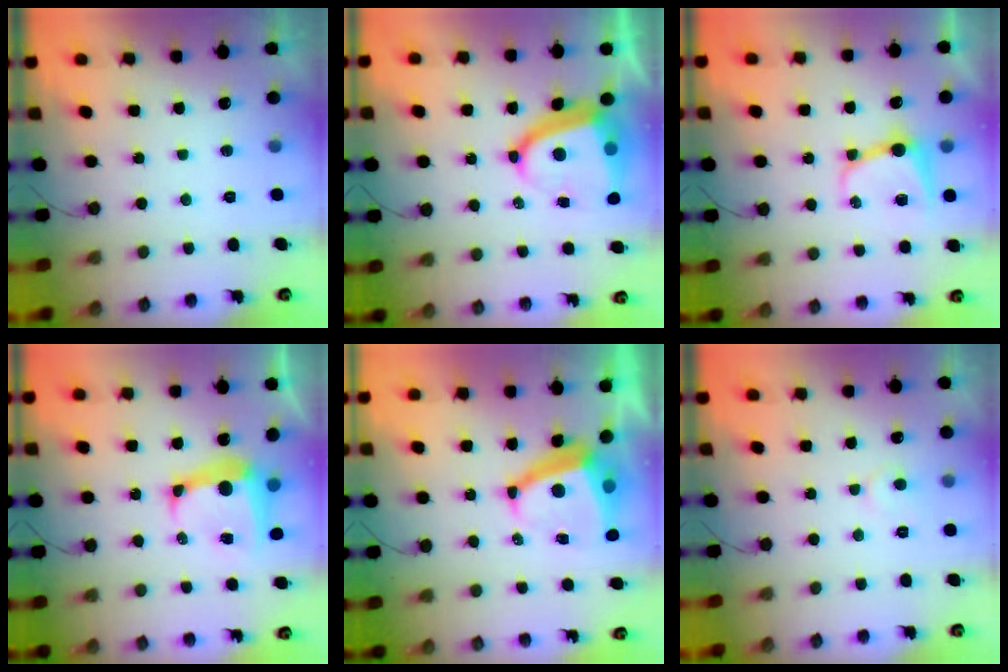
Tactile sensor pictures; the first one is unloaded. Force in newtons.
{"total": 12.5, "press": 12.4, "slide": 2.0}
{"total": 8.2, "press": 8.1, "slide": 1.0}
{"total": 9.7, "press": 9.7, "slide": 1.1}
{"total": 9.0, "press": 8.9, "slide": 1.1}
{"total": 5.1, "press": 5.1, "slide": 0.5}